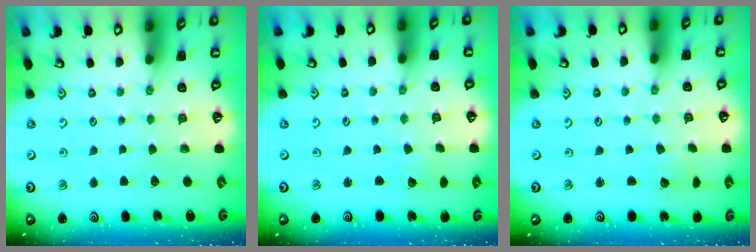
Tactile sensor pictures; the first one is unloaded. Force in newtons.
{"total": 2.2, "press": 2.2, "slide": 0.2}
{"total": 2.0, "press": 2.0, "slide": 0.2}